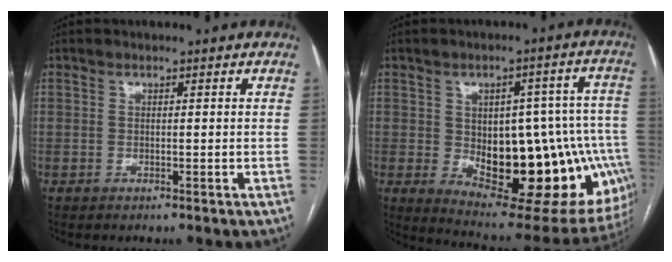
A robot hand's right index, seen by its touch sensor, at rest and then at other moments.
{"total": 25.0, "force": [-4.5, 11.7, 21.6], "torque": [-0.219, 0.025, -0.034]}